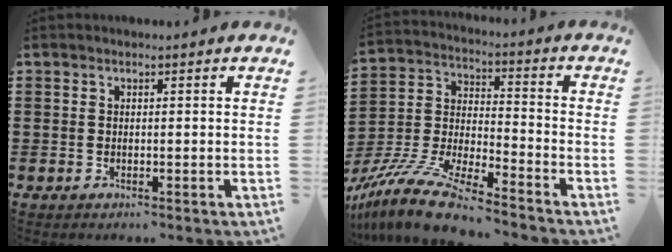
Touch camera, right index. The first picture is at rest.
{"total": 11.5, "force": [-10.3, 0.3, 5.1], "torque": [-0.115, 0.009, -0.206]}